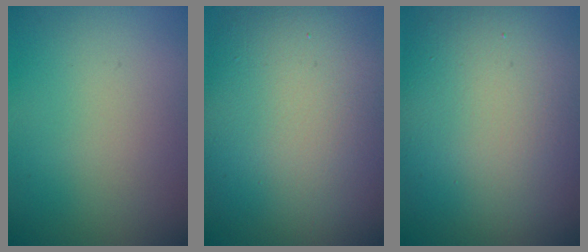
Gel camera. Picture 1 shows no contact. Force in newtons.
{"total": 15.4, "press": 15.4, "slide": 0.9}
{"total": 15.0, "press": 14.9, "slide": 1.3}